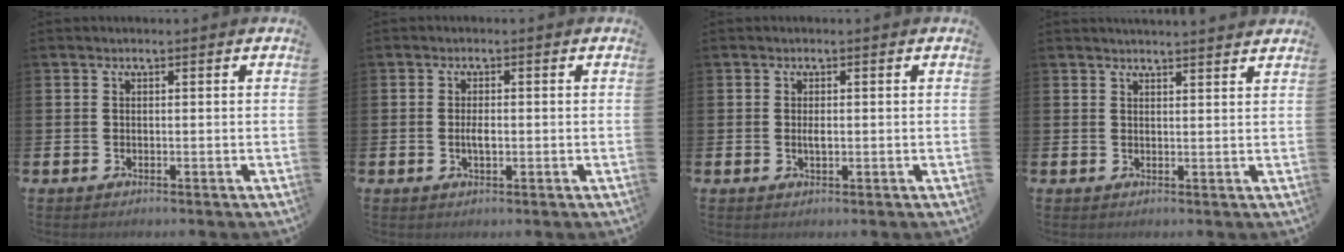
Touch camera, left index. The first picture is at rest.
{"total": 1.9, "force": [-0.1, 0.8, 1.7], "torque": [-0.025, -0.001, -0.005]}
{"total": 1.1, "force": [0.1, 0.5, 1.0], "torque": [-0.021, 0.003, 0.000]}
{"total": 2.5, "force": [2.5, -0.3, 0.0], "torque": [0.011, -0.019, 0.042]}